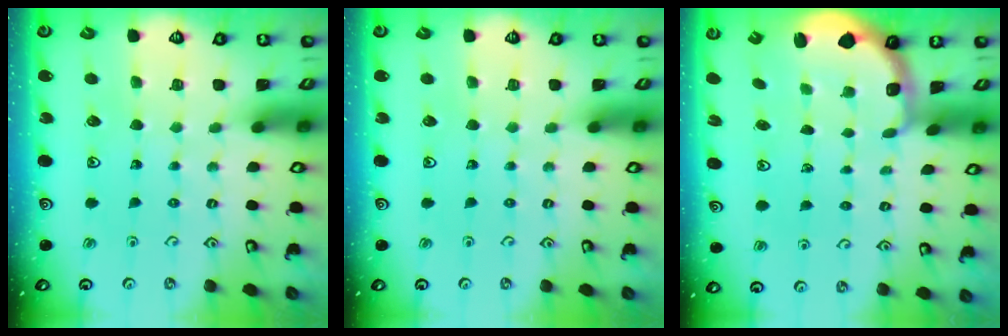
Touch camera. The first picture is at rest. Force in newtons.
{"total": 0.0}
{"total": 2.5, "press": 1.1, "slide": 2.2}